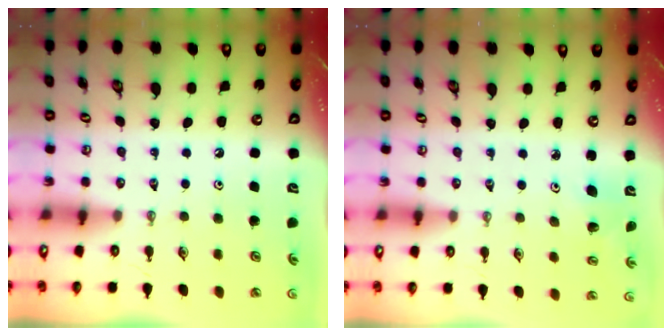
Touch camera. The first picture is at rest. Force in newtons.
{"total": 3.1, "press": 2.8, "slide": 1.3}